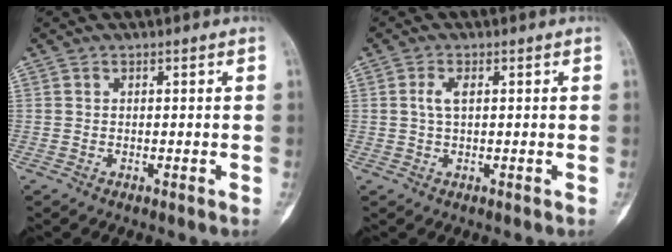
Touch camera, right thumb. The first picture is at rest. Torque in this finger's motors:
{"motor_torque": [-0.16, 0.23, 0.27, -0.21, 0.00]}